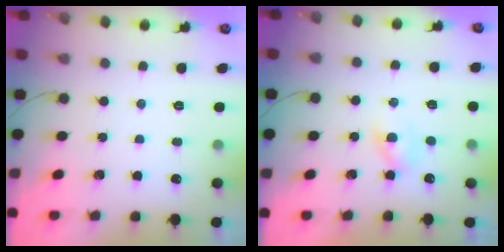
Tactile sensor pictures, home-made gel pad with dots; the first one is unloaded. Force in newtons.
{"total": 1.6, "press": 1.5, "slide": 0.7}